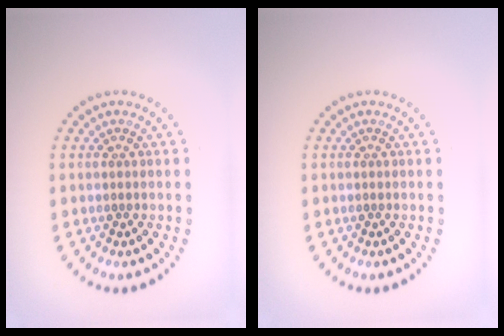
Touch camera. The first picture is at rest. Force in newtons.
{"total": 0.0}